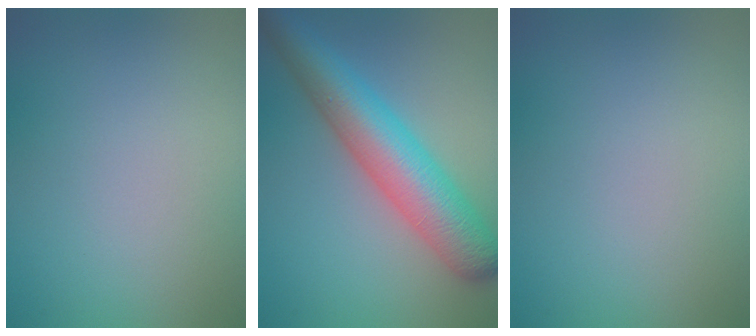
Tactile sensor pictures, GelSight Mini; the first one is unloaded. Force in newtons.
{"total": 8.2, "press": 8.2, "slide": 0.2}
{"total": 0.0}